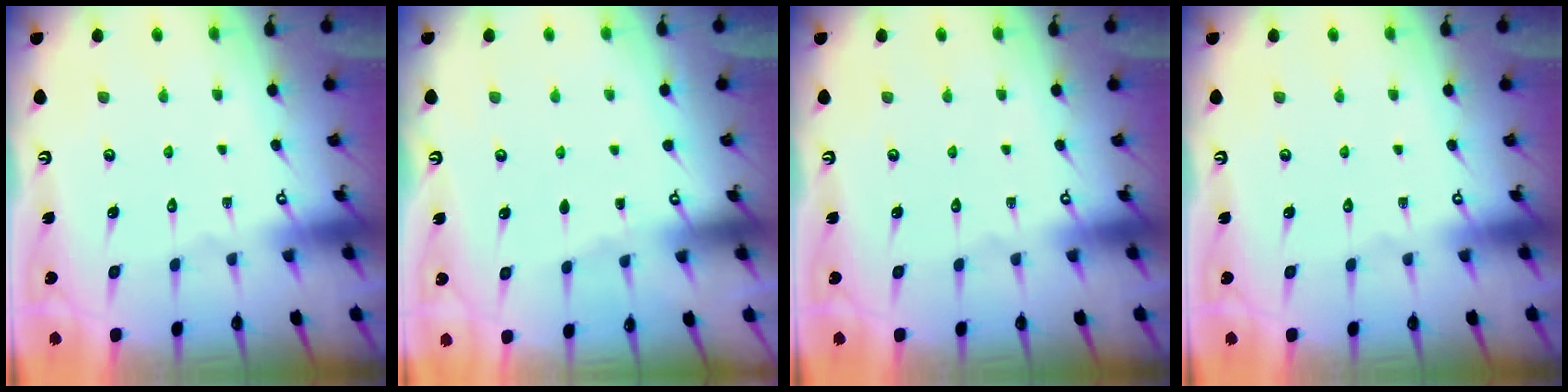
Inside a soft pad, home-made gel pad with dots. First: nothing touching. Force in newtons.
{"total": 2.1, "press": 2.1, "slide": 0.3}
{"total": 0.0}
{"total": 0.0}